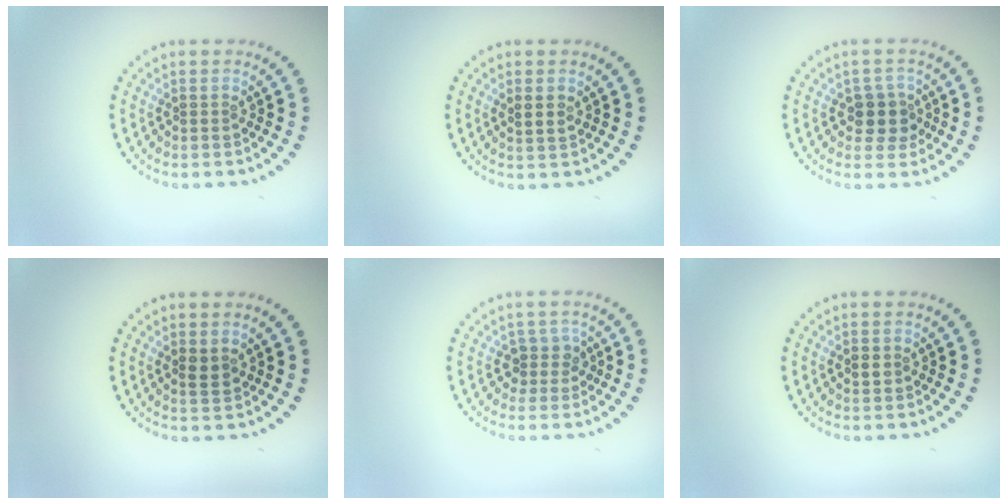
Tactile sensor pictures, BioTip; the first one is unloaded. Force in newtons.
{"total": 1.2, "press": 1.1, "slide": 0.4}
{"total": 2.7, "press": 2.4, "slide": 1.2}
{"total": 1.4, "press": 1.3, "slide": 0.4}
{"total": 1.9, "press": 1.6, "slide": 1.0}
{"total": 1.0, "press": 1.0, "slide": 0.2}